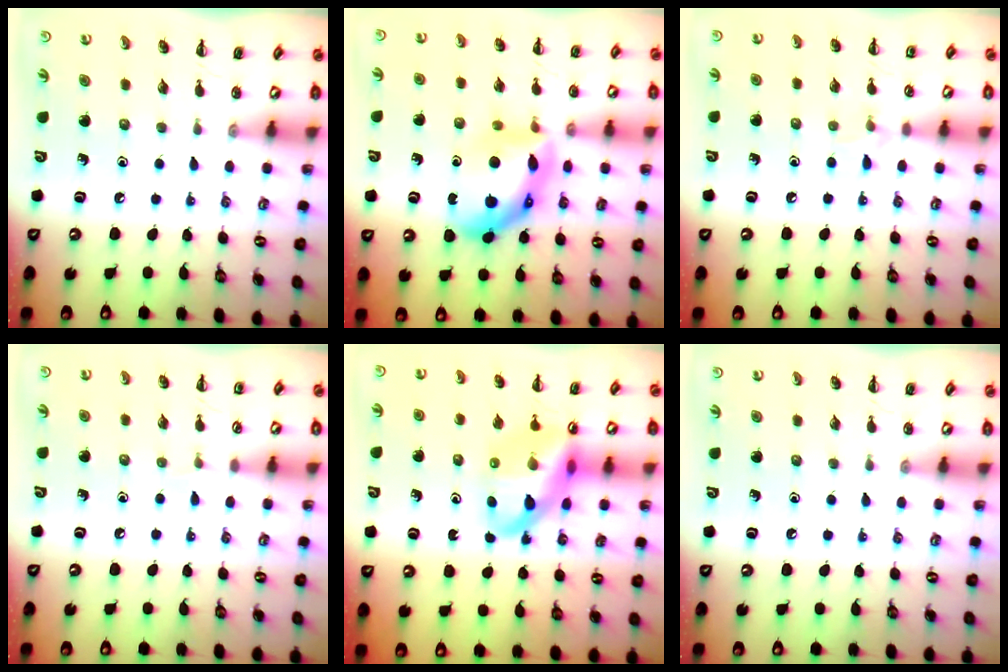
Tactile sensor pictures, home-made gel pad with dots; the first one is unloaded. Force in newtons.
{"total": 14.1, "press": 14.1, "slide": 0.8}
{"total": 5.1, "press": 4.8, "slide": 1.7}
{"total": 3.6, "press": 3.3, "slide": 1.3}
{"total": 14.7, "press": 14.2, "slide": 3.9}
{"total": 0.0}